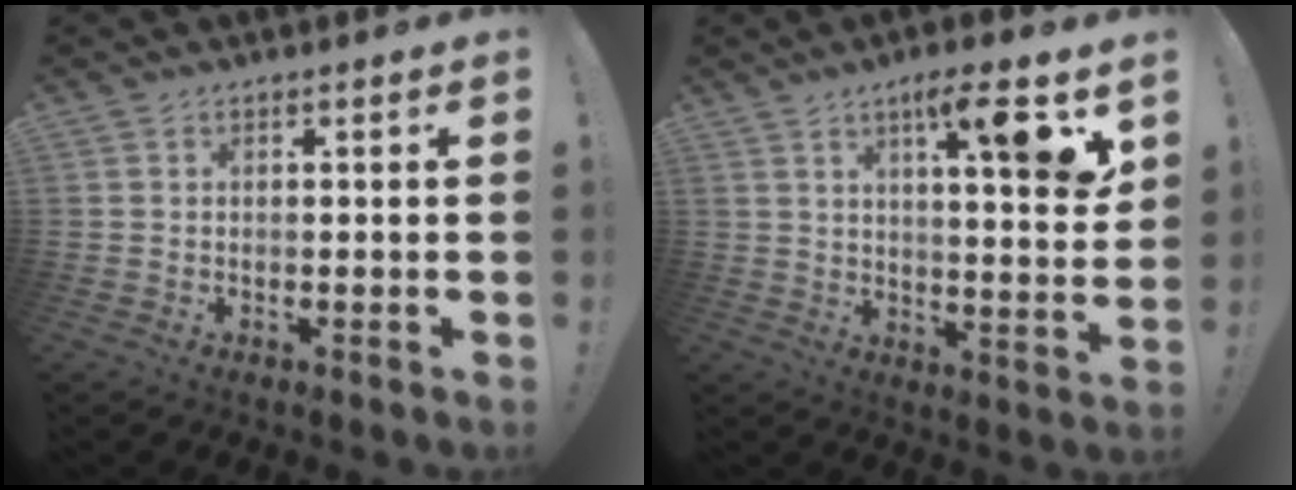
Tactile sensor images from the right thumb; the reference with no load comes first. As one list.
[{"total": 11.7, "force": [6.2, 1.2, 9.9], "torque": [-0.135, -0.036, 0.089]}]